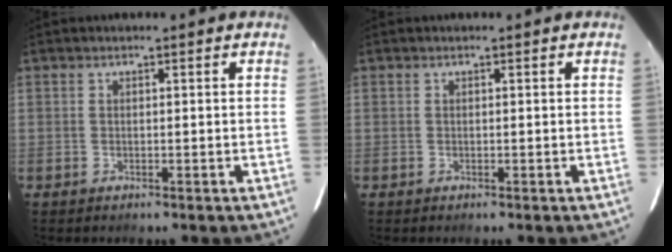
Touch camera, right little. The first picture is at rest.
{"total": 0.0}